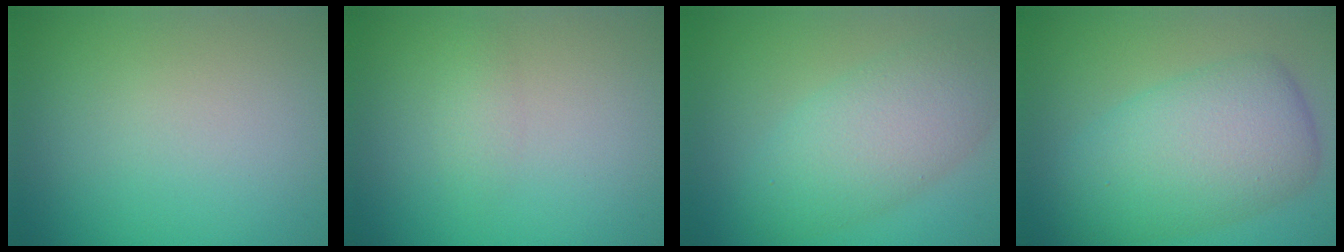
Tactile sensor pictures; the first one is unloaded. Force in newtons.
{"total": 1.2, "press": 1.2, "slide": 0.0}
{"total": 5.3, "press": 5.3, "slide": 0.2}
{"total": 7.5, "press": 7.5, "slide": 0.4}